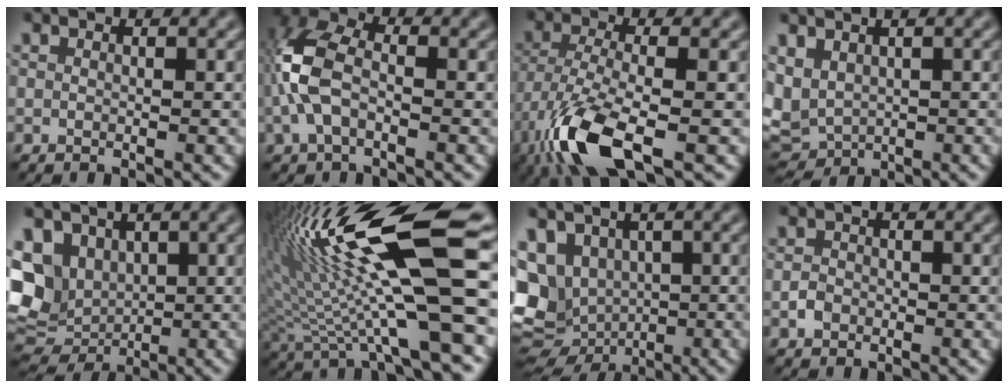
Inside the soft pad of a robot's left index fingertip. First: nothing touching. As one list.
[{"total": 5.6, "force": [-1.2, 3.0, 4.5], "torque": [-0.115, 0.015, -0.037]}, {"total": 8.4, "force": [-5.0, 2.6, 6.2], "torque": [-0.142, -0.017, -0.104]}, {"total": 4.0, "force": [0.0, 3.1, 2.5], "torque": [-0.058, -0.005, 0.002]}, {"total": 8.6, "force": [1.0, 6.9, 5.0], "torque": [-0.093, -0.003, 0.028]}, {"total": 16.1, "force": [4.2, 3.3, 15.2], "torque": [-0.269, 0.007, 0.076]}, {"total": 10.1, "force": [-1.6, 8.4, 5.4], "torque": [-0.113, -0.013, -0.012]}, {"total": 1.2, "force": [-0.8, 0.9, 0.3], "torque": [-0.005, -0.001, -0.017]}]